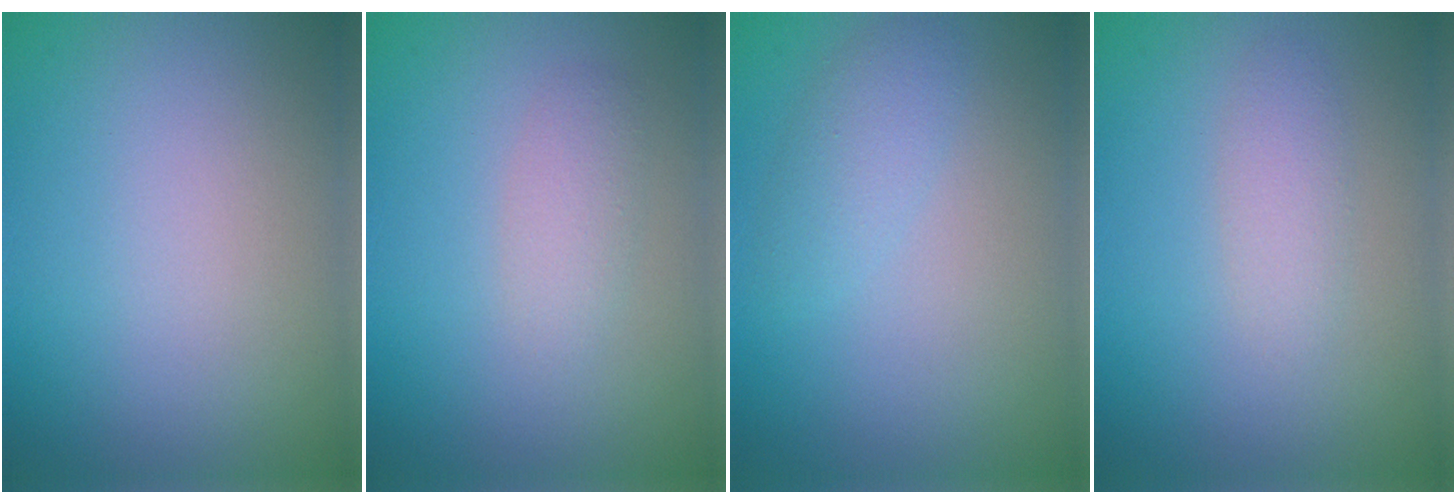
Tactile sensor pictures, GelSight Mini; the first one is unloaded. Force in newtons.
{"total": 1.7, "press": 1.7, "slide": 0.2}
{"total": 1.9, "press": 1.9, "slide": 0.1}
{"total": 1.6, "press": 1.6, "slide": 0.0}